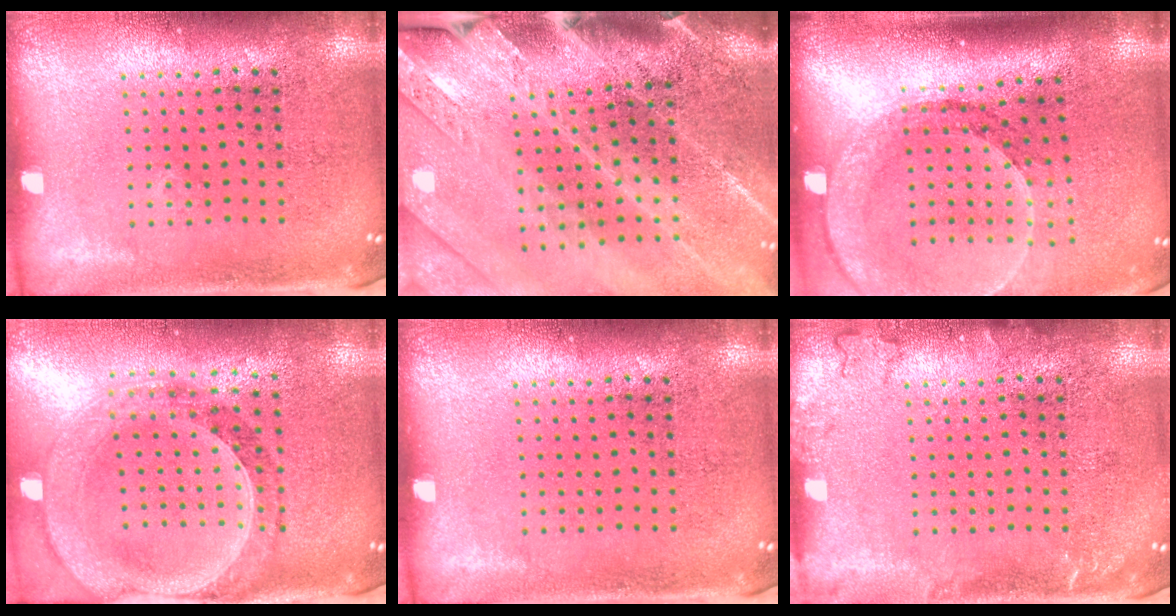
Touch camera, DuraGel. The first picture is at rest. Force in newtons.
{"total": 3.6, "press": 3.0, "slide": 2.0}
{"total": 2.8, "press": 2.1, "slide": 1.8}
{"total": 1.5, "press": 1.4, "slide": 0.4}
{"total": 0.0}
{"total": 1.3, "press": 1.3, "slide": 0.3}